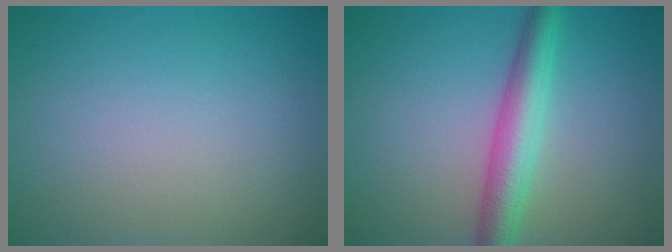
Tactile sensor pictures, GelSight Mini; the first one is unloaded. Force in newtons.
{"total": 4.5, "press": 4.5, "slide": 0.1}